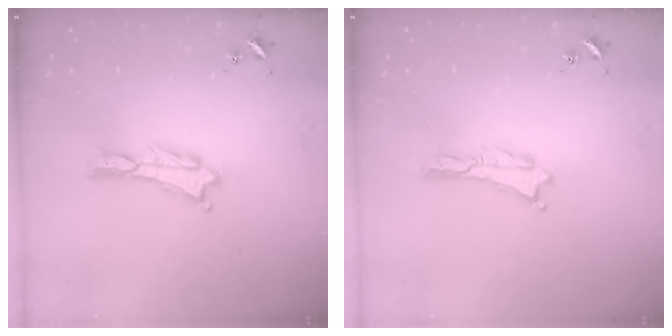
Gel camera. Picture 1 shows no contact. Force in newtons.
{"total": 0.0}